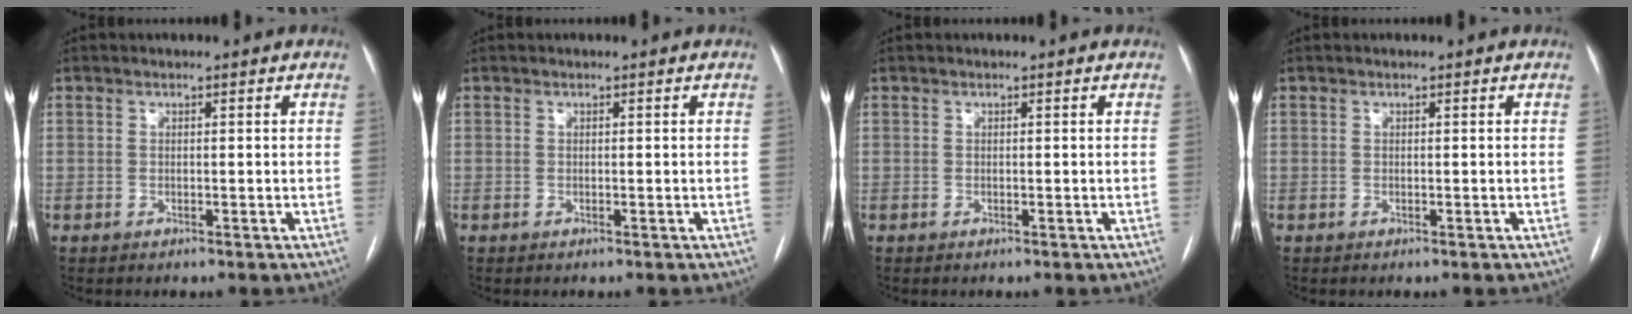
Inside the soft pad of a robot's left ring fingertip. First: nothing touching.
{"total": 0.0}
{"total": 0.0}
{"total": 0.0}